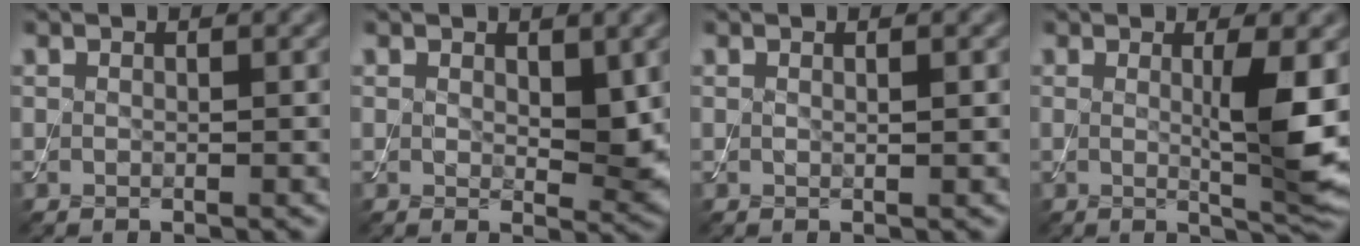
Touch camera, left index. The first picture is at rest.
{"total": 2.9, "force": [0.8, 1.5, 2.3], "torque": [-0.036, -0.010, 0.017]}
{"total": 0.6, "force": [0.1, 0.1, 0.5], "torque": [-0.008, 0.002, 0.002]}
{"total": 4.9, "force": [0.4, 0.6, 4.9], "torque": [-0.078, -0.012, 0.009]}